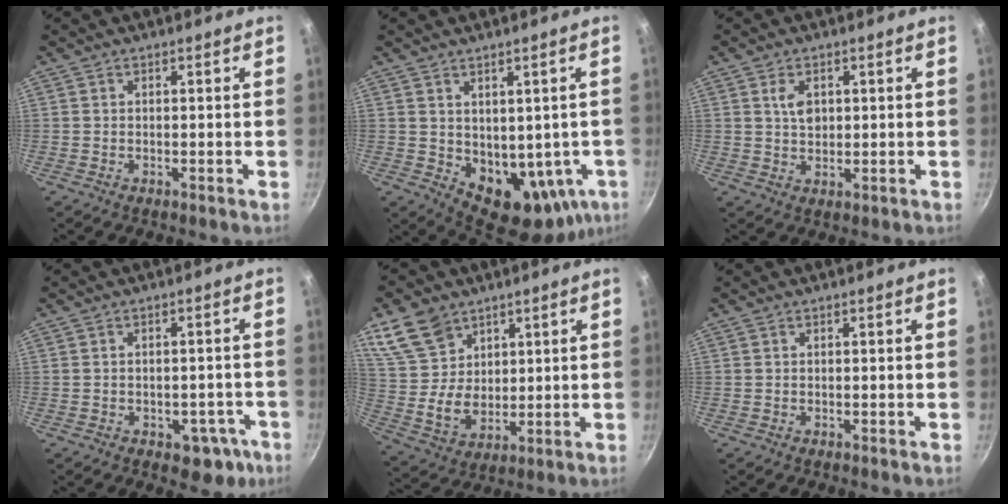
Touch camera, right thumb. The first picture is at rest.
{"total": 13.4, "force": [-0.8, 9.2, 9.7], "torque": [-0.096, -0.008, 0.021]}
{"total": 4.0, "force": [1.1, 2.7, 2.8], "torque": [-0.037, -0.006, 0.022]}
{"total": 6.9, "force": [-3.0, 4.6, 4.2], "torque": [-0.012, 0.029, -0.022]}
{"total": 14.0, "force": [7.5, 10.2, 6.0], "torque": [-0.086, -0.030, 0.159]}
{"total": 0.0}